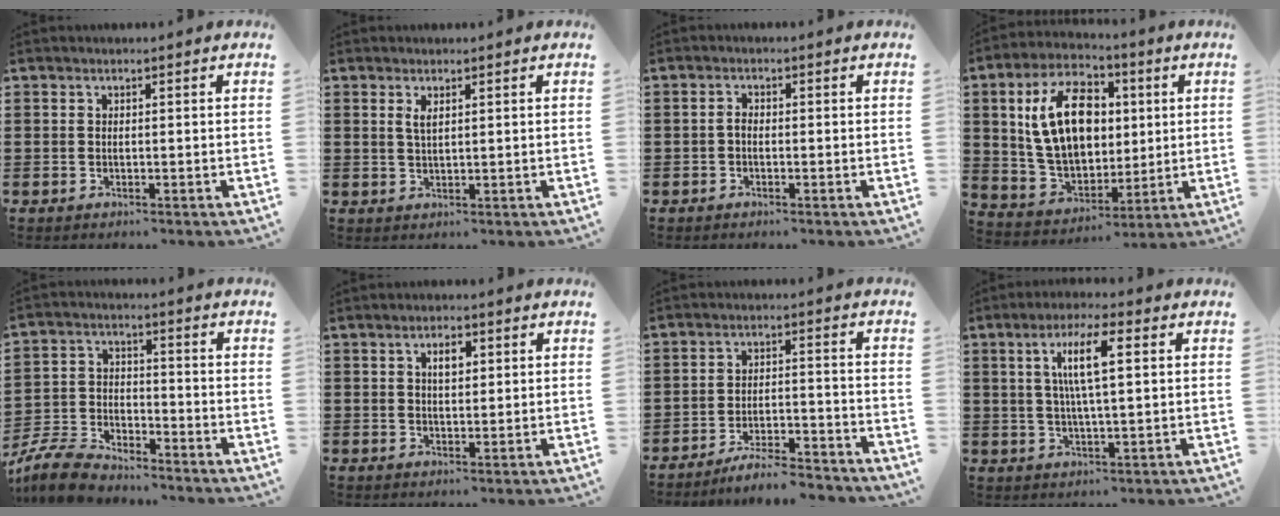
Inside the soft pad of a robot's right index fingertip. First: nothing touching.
{"total": 1.8, "force": [0.9, 0.5, 1.5], "torque": [-0.031, 0.004, 0.014]}
{"total": 1.3, "force": [-0.5, 0.7, 1.0], "torque": [-0.021, 0.000, -0.010]}
{"total": 14.6, "force": [2.8, 9.2, 10.9], "torque": [-0.231, 0.018, 0.049]}
{"total": 7.5, "force": [-7.0, 1.8, 2.2], "torque": [-0.061, 0.013, -0.142]}
{"total": 2.8, "force": [0.8, 1.2, 2.4], "torque": [-0.042, 0.002, 0.012]}
{"total": 5.6, "force": [-5.4, -0.1, 1.6], "torque": [-0.035, -0.004, -0.106]}
{"total": 7.4, "force": [1.9, 1.1, 7.1], "torque": [-0.145, 0.001, 0.025]}